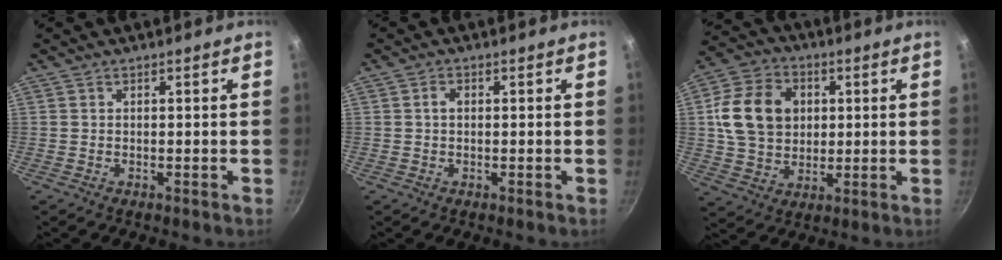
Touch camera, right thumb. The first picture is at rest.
{"total": 1.4, "force": [0.1, 1.0, 1.0], "torque": [-0.016, 0.007, 0.000]}
{"total": 15.1, "force": [2.7, 11.8, 9.0], "torque": [-0.141, 0.005, 0.044]}